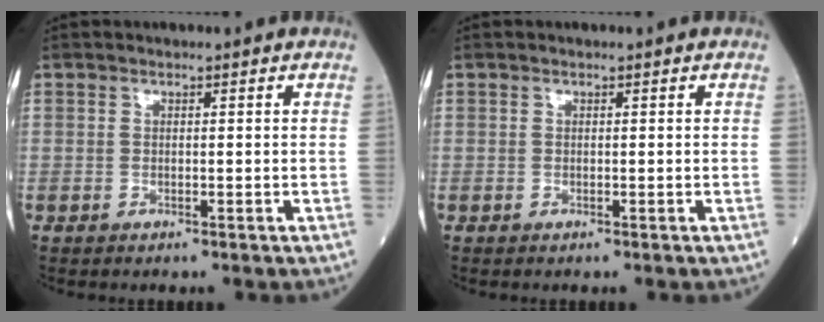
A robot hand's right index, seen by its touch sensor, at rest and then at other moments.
{"total": 0.0}